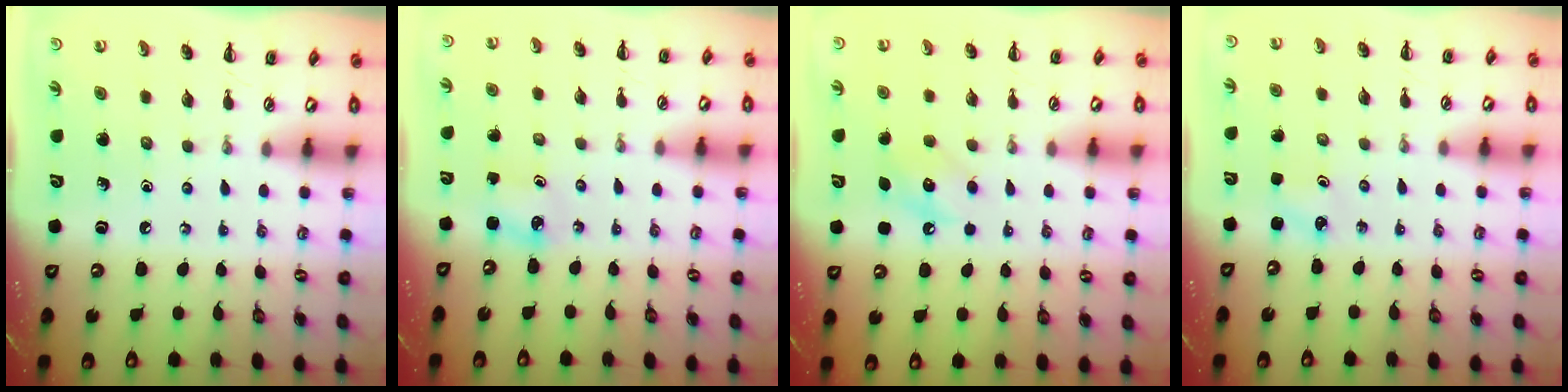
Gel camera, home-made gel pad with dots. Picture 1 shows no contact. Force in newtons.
{"total": 1.9, "press": 1.8, "slide": 0.3}
{"total": 8.1, "press": 7.9, "slide": 1.4}
{"total": 1.4, "press": 1.4, "slide": 0.4}